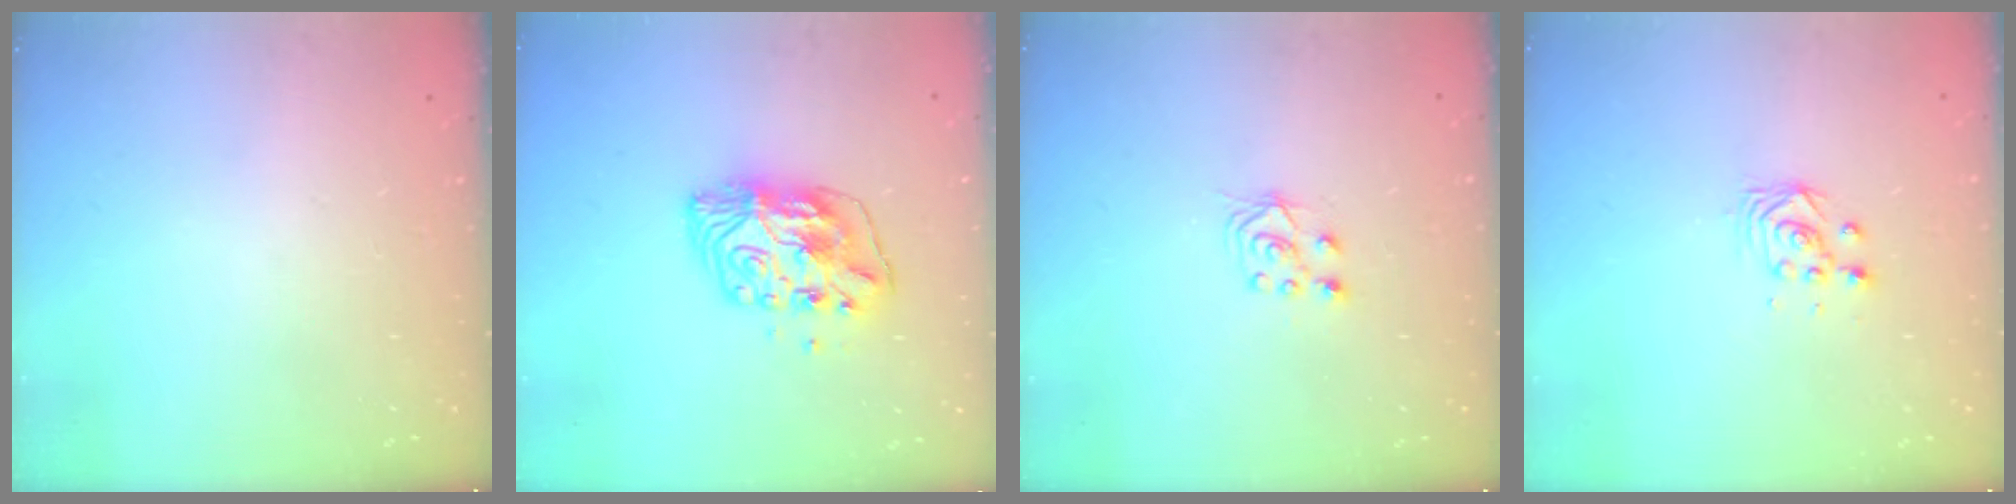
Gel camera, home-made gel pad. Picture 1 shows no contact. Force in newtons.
{"total": 10.4, "press": 10.4, "slide": 1.1}
{"total": 5.5, "press": 5.5, "slide": 0.4}
{"total": 3.0, "press": 2.9, "slide": 0.3}